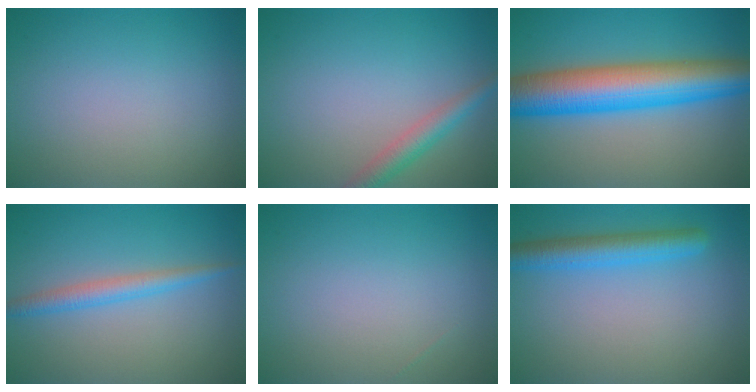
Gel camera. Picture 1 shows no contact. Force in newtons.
{"total": 2.7, "press": 2.7, "slide": 0.1}
{"total": 10.8, "press": 10.8, "slide": 0.0}
{"total": 2.3, "press": 2.3, "slide": 0.1}
{"total": 0.0}
{"total": 3.8, "press": 3.8, "slide": 0.2}